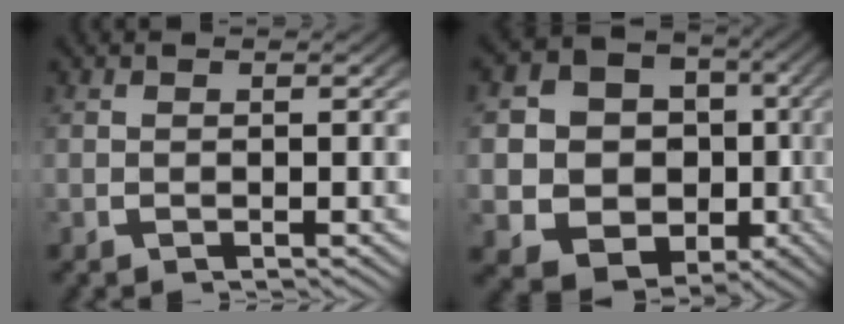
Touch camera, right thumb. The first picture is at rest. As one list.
[{"total": 17.2, "force": [-2.5, 14.7, 8.6], "torque": [-0.207, -0.086, -0.023]}]